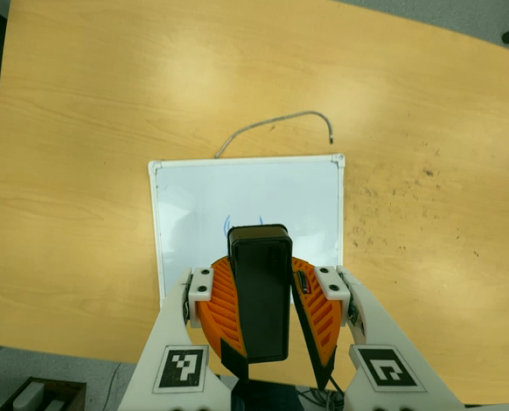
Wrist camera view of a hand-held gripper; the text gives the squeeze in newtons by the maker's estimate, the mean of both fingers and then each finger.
{"total": 10.0, "left": 10.0, "right": 10.0}